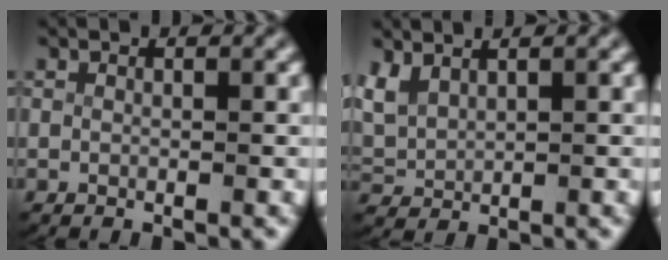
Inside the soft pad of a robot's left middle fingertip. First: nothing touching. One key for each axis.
{"total": 3.1, "fx": 1.3, "fy": 2.3, "fz": 1.6, "tx": -0.062, "ty": -0.010, "tz": 0.038}